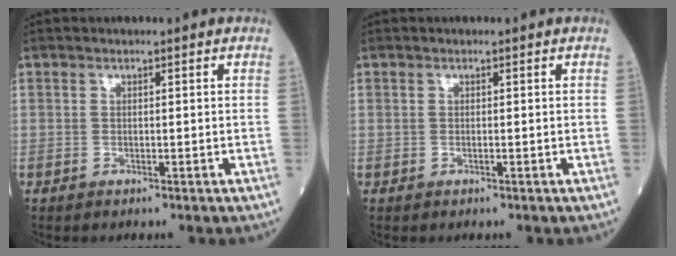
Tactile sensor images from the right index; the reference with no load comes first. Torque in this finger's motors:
{"motor_torque": [0.00, -0.01, 0.08, 0.01]}